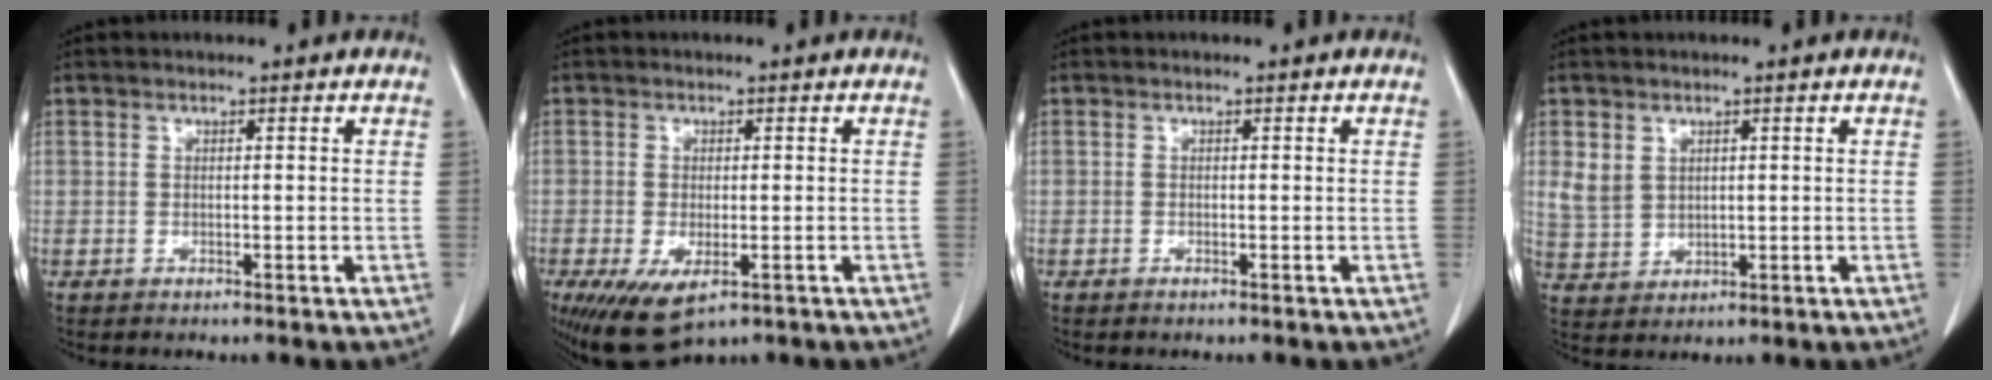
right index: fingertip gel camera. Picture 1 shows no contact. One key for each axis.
{"total": 8.2, "fx": -4.4, "fy": 3.3, "fz": 6.1, "tx": -0.106, "ty": -0.021, "tz": -0.066}
{"total": 0.0}
{"total": 4.5, "fx": 1.7, "fy": 3.7, "fz": 1.8, "tx": -0.040, "ty": 0.007, "tz": 0.047}